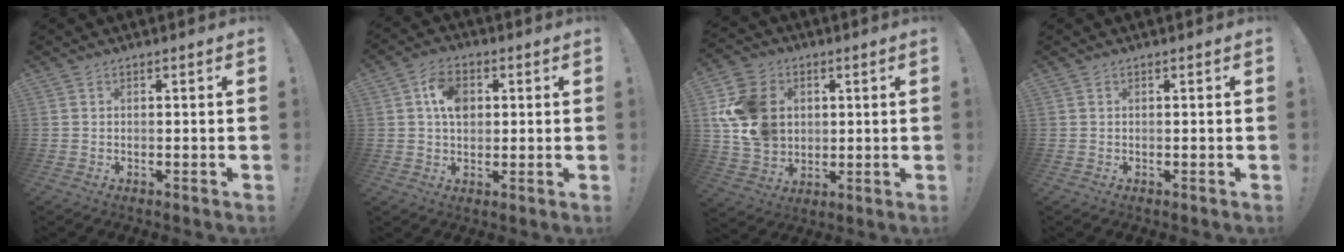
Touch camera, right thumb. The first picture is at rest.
{"total": 8.5, "force": [2.2, 6.0, 5.5], "torque": [-0.083, 0.004, 0.043]}
{"total": 17.3, "force": [3.2, 14.2, 9.3], "torque": [-0.165, -0.004, 0.069]}
{"total": 0.0}